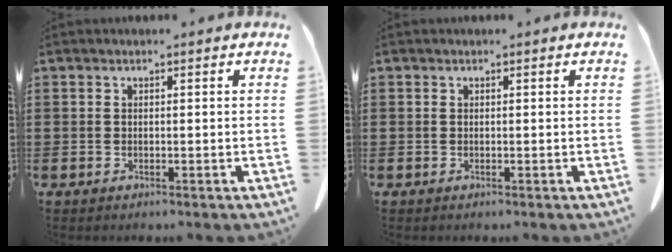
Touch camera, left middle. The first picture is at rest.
{"total": 0.0}